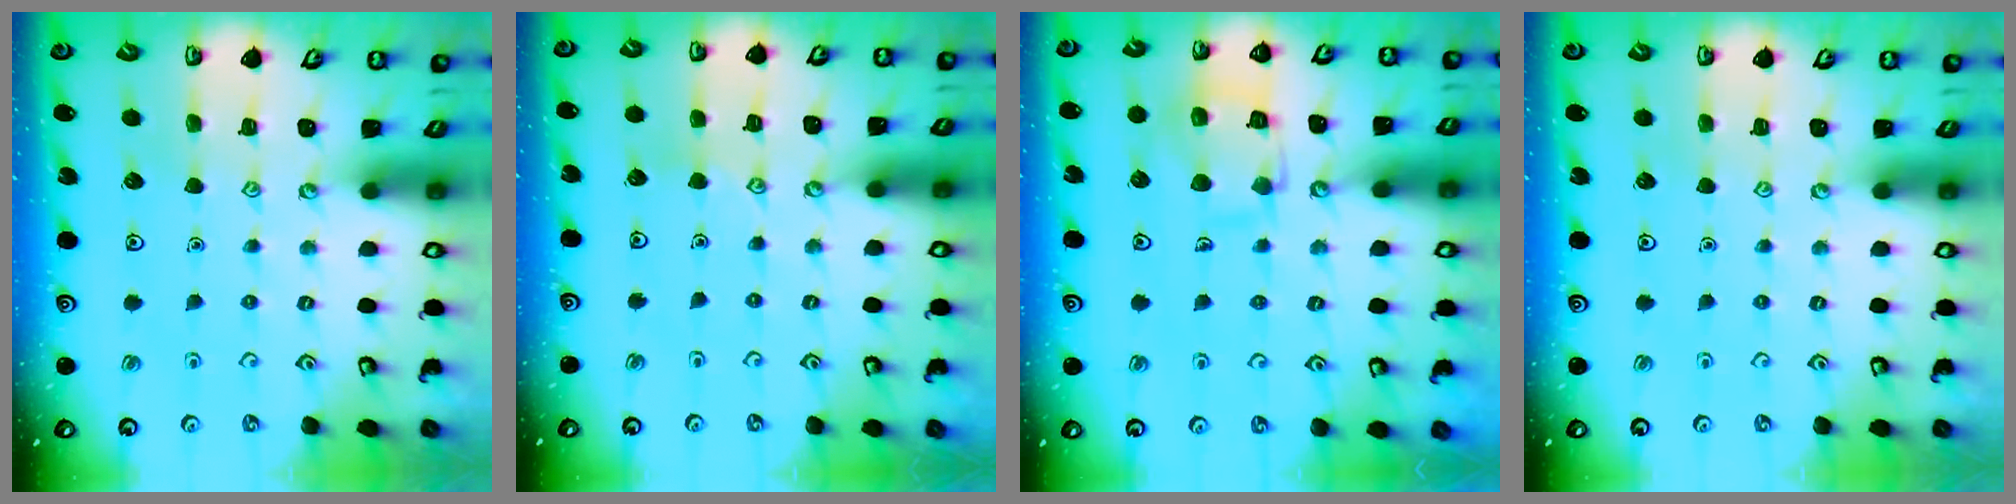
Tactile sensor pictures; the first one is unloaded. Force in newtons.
{"total": 3.5, "press": 3.5, "slide": 0.4}
{"total": 11.8, "press": 11.8, "slide": 1.0}
{"total": 0.0}